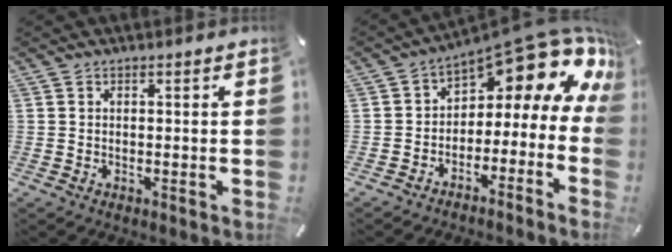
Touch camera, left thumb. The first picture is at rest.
{"total": 12.7, "force": [8.1, 5.5, 8.1], "torque": [-0.108, -0.076, 0.127]}